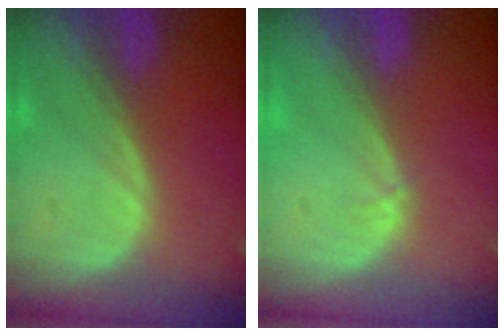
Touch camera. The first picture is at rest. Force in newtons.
{"total": 0.6, "press": 0.4, "slide": 0.3}